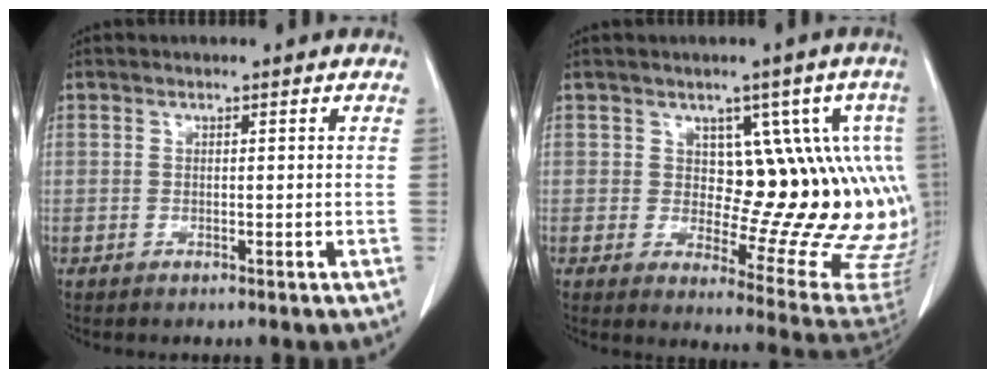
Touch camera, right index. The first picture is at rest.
{"total": 13.9, "force": [2.5, 5.7, 12.5], "torque": [-0.129, 0.004, 0.035]}